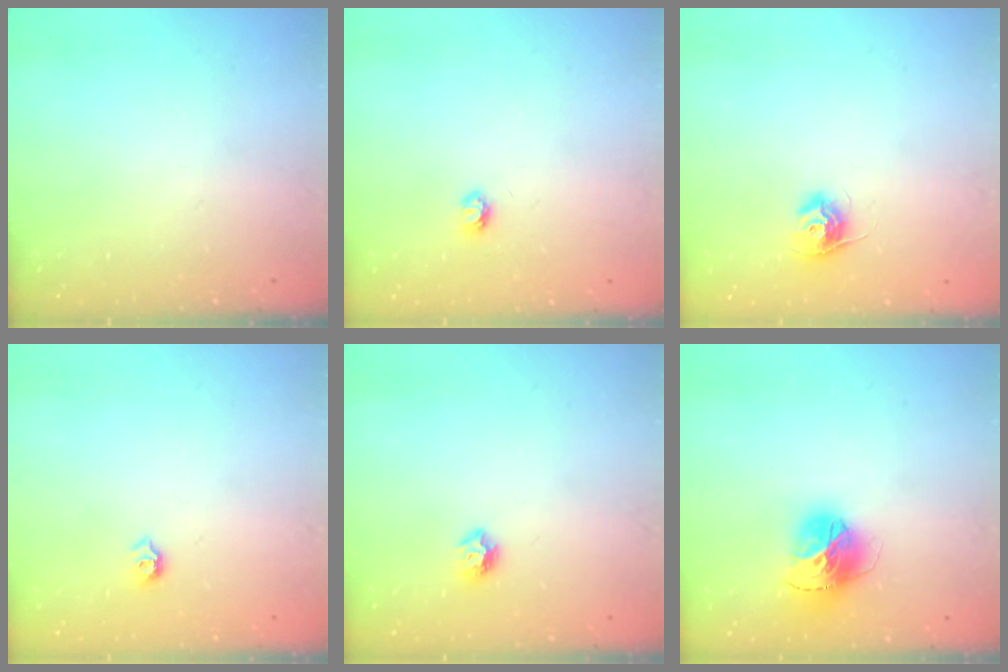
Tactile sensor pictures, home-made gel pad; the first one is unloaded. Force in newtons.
{"total": 3.4, "press": 3.4, "slide": 0.3}
{"total": 9.5, "press": 9.5, "slide": 0.3}
{"total": 5.8, "press": 5.8, "slide": 0.8}
{"total": 6.7, "press": 6.7, "slide": 0.8}
{"total": 15.1, "press": 15.0, "slide": 1.5}